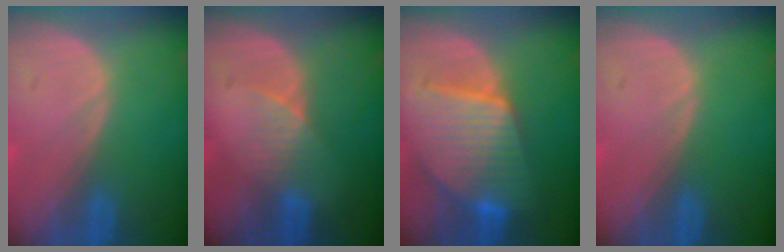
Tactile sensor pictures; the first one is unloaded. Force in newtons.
{"total": 3.6, "press": 3.3, "slide": 1.4}
{"total": 10.1, "press": 10.1, "slide": 0.8}
{"total": 0.0}